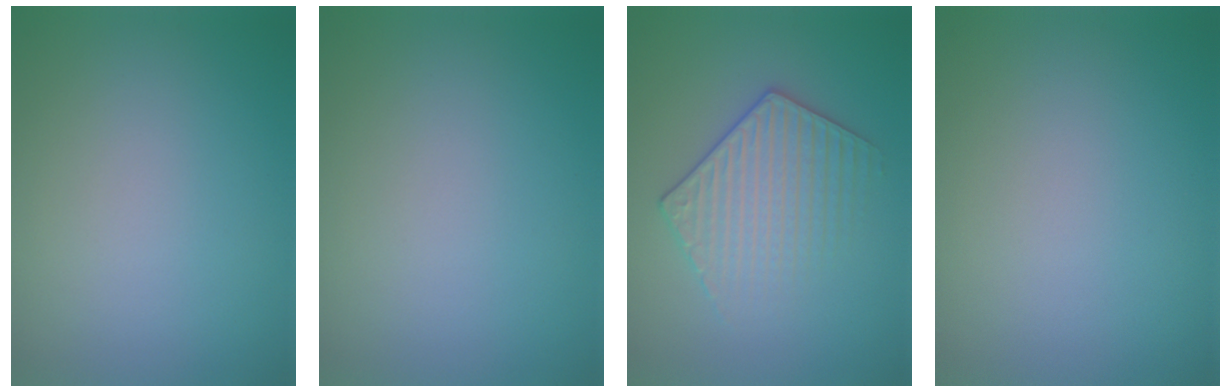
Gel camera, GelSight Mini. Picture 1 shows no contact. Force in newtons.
{"total": 0.0}
{"total": 3.5, "press": 3.4, "slide": 0.7}
{"total": 0.0}